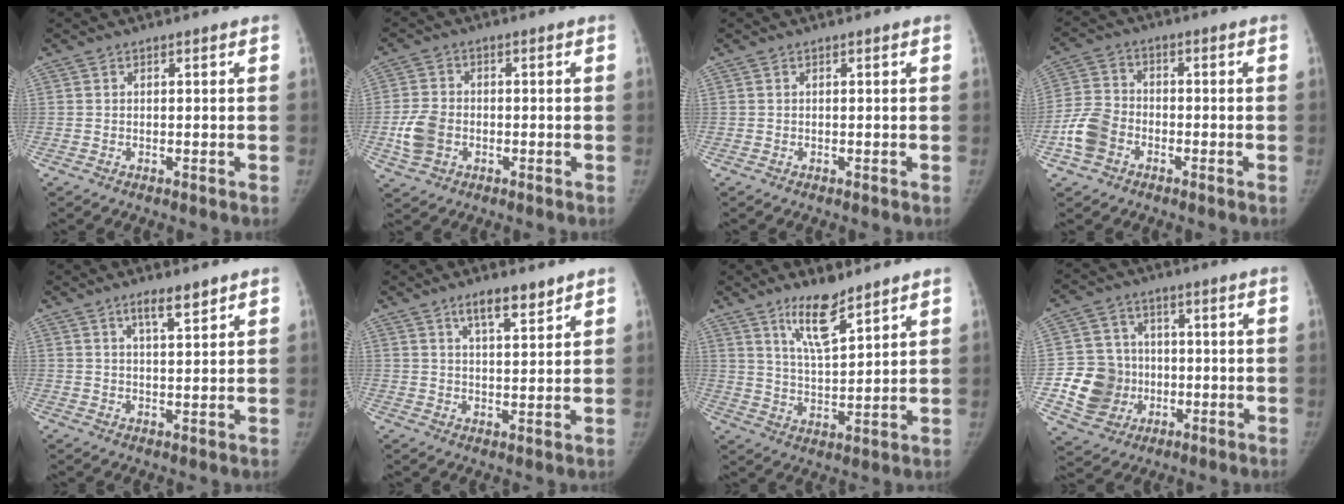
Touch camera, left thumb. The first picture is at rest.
{"total": 6.5, "force": [-1.5, 4.9, 3.9], "torque": [-0.078, 0.007, -0.029]}
{"total": 0.0}
{"total": 7.7, "force": [-3.2, 5.7, 4.0], "torque": [-0.078, 0.019, -0.066]}
{"total": 5.1, "force": [3.7, 1.9, 2.9], "torque": [-0.029, -0.026, 0.060]}
{"total": 6.1, "force": [4.4, 1.7, 3.9], "torque": [-0.053, -0.029, 0.073]}
{"total": 9.4, "force": [6.7, 2.5, 6.1], "torque": [-0.096, -0.052, 0.125]}
{"total": 12.0, "force": [-2.0, 11.0, 4.2], "torque": [-0.042, 0.013, -0.027]}